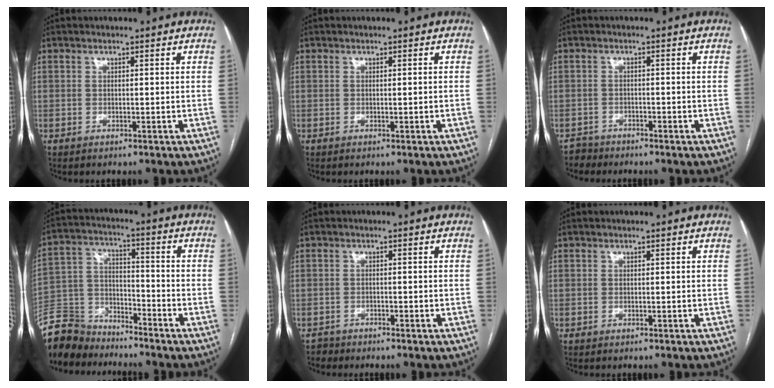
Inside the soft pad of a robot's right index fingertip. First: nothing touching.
{"total": 0.0}
{"total": 2.0, "force": [-1.7, 0.4, -0.9], "torque": [0.017, -0.004, -0.033]}
{"total": 10.3, "force": [-9.6, 3.6, 0.7], "torque": [-0.024, 0.015, -0.191]}
{"total": 1.3, "force": [-1.1, 0.3, -0.6], "torque": [0.009, -0.003, -0.022]}
{"total": 0.0}